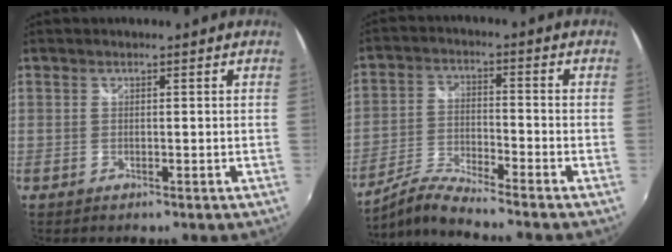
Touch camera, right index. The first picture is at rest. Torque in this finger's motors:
{"motor_torque": [0.03, -0.07, 0.01, -0.01]}